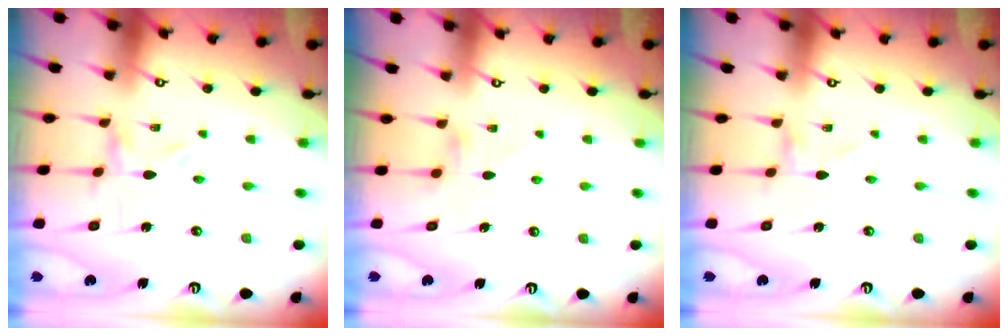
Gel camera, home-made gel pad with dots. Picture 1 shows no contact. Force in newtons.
{"total": 3.0, "press": 3.0, "slide": 0.4}
{"total": 0.0}